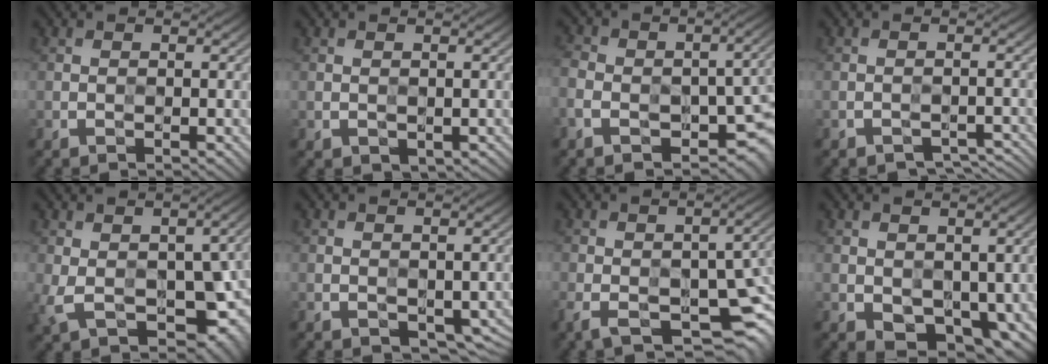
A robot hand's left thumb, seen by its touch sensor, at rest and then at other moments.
{"total": 1.0, "force": [-0.1, 0.8, 0.7], "torque": [-0.016, -0.009, 0.002]}
{"total": 11.0, "force": [-4.2, 7.0, 7.3], "torque": [-0.133, -0.037, -0.072]}
{"total": 3.1, "force": [-2.6, 1.4, 1.0], "torque": [-0.018, 0.000, -0.030]}
{"total": 13.8, "force": [-2.9, 8.1, 10.8], "torque": [-0.201, -0.043, -0.025]}
{"total": 2.9, "force": [-0.5, 1.9, 2.2], "torque": [-0.036, -0.013, -0.002]}
{"total": 12.4, "force": [-4.7, 6.7, 9.3], "torque": [-0.139, -0.038, -0.063]}
{"total": 5.7, "force": [-0.1, 3.8, 4.2], "torque": [-0.076, -0.021, 0.004]}